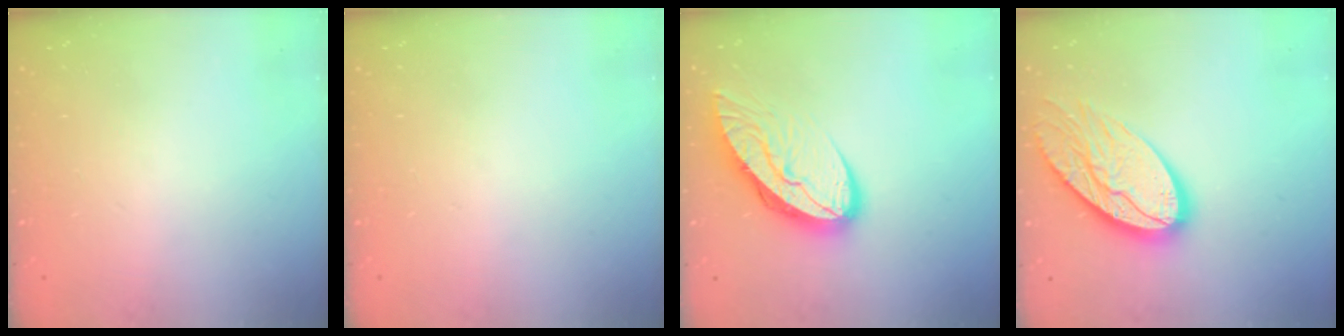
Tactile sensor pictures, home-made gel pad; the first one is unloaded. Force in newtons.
{"total": 0.0}
{"total": 12.0, "press": 11.9, "slide": 1.1}
{"total": 16.6, "press": 16.6, "slide": 1.2}